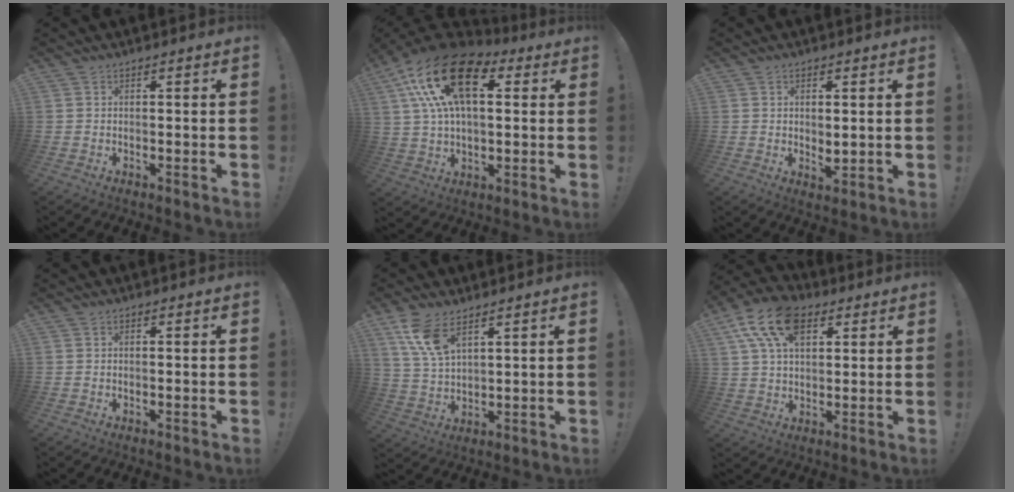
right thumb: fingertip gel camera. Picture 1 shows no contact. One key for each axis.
{"total": 24.6, "fx": 8.2, "fy": 12.9, "fz": 19.3, "tx": -0.349, "ty": -0.021, "tz": 0.143}
{"total": 3.0, "fx": 0.7, "fy": 1.5, "fz": 2.5, "tx": -0.034, "ty": -0.004, "tz": 0.014}
{"total": 0.0}
{"total": 9.6, "fx": 6.0, "fy": 4.2, "fz": 6.2, "tx": -0.130, "ty": -0.026, "tz": 0.111}
{"total": 15.9, "fx": 7.0, "fy": 9.7, "fz": 10.4, "tx": -0.189, "ty": -0.019, "tz": 0.128}